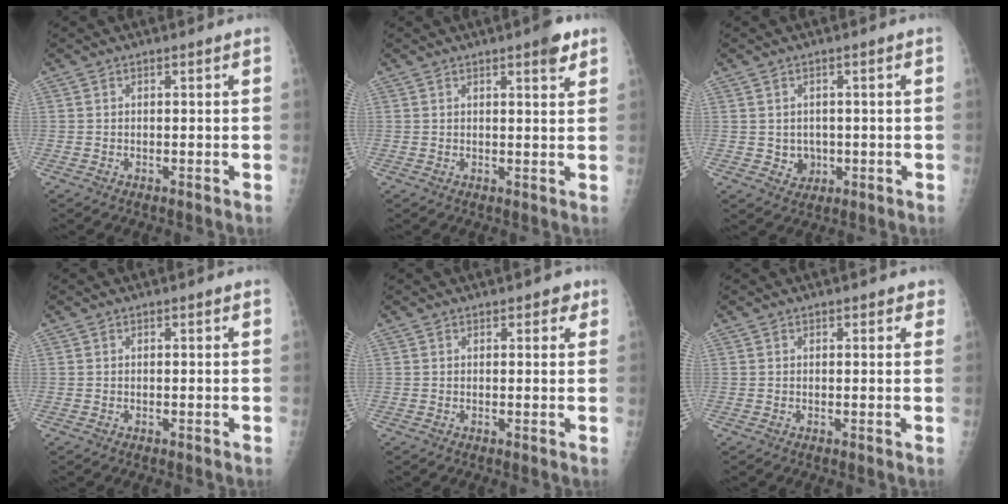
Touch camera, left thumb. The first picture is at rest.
{"total": 4.1, "force": [2.5, 1.1, 3.1], "torque": [-0.032, -0.012, 0.029]}
{"total": 3.4, "force": [-0.3, 3.1, 1.3], "torque": [-0.004, 0.001, 0.004]}
{"total": 0.0}
{"total": 2.1, "force": [1.3, 1.3, 1.2], "torque": [0.006, -0.003, 0.012]}
{"total": 1.8, "force": [1.2, 1.0, 0.9], "torque": [0.009, -0.003, 0.008]}